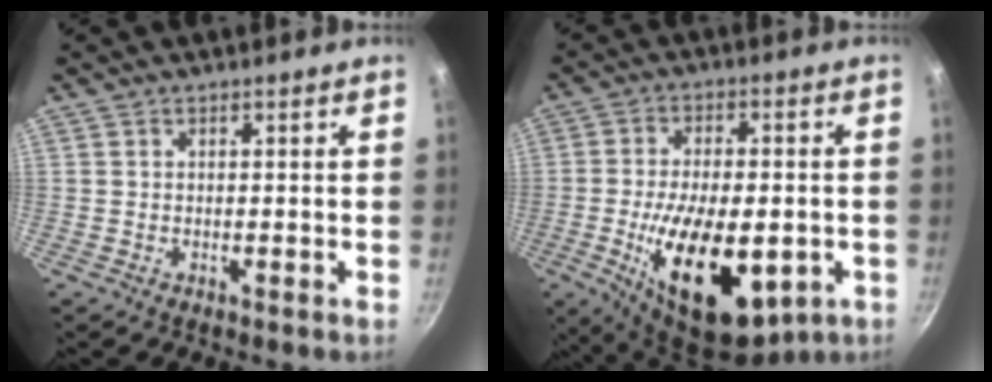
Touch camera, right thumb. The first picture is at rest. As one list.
[{"total": 20.5, "force": [-5.4, 10.2, 17.0], "torque": [-0.267, 0.004, -0.073]}]